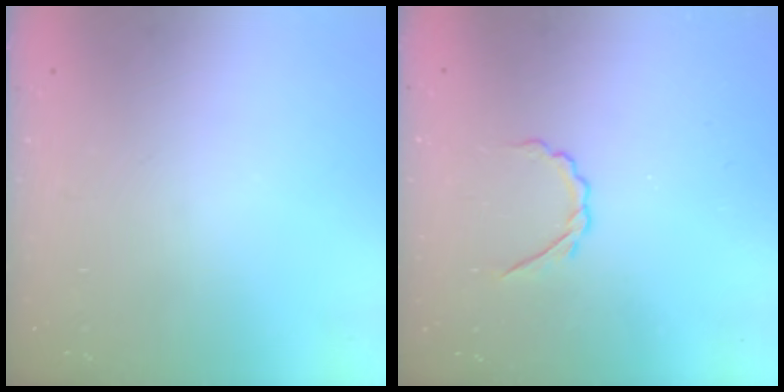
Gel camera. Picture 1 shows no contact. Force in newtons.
{"total": 2.8, "press": 2.6, "slide": 0.8}